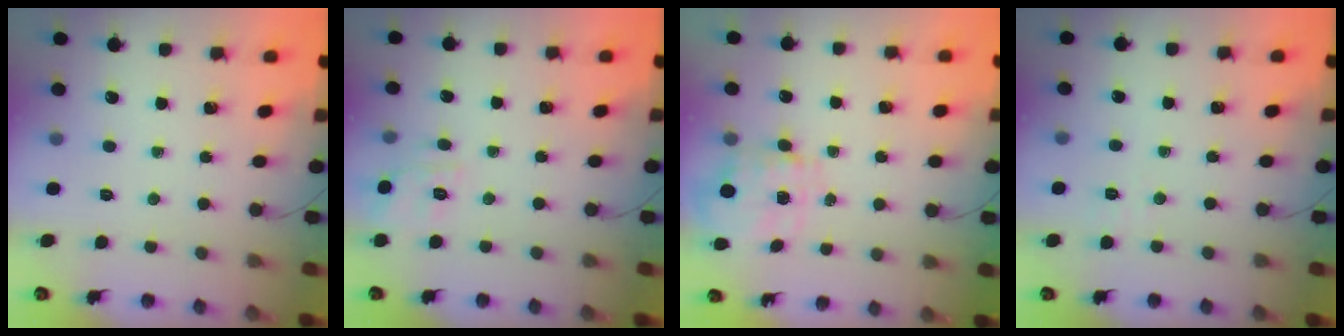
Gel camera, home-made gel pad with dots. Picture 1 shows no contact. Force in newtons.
{"total": 9.9, "press": 9.7, "slide": 1.6}
{"total": 3.5, "press": 3.3, "slide": 1.0}
{"total": 1.4, "press": 0.5, "slide": 1.3}